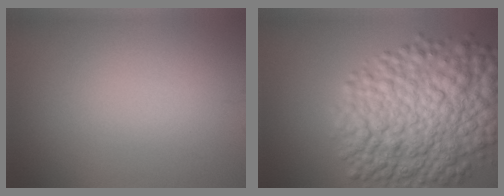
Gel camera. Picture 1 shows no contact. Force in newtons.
{"total": 11.2, "press": 11.2, "slide": 0.3}